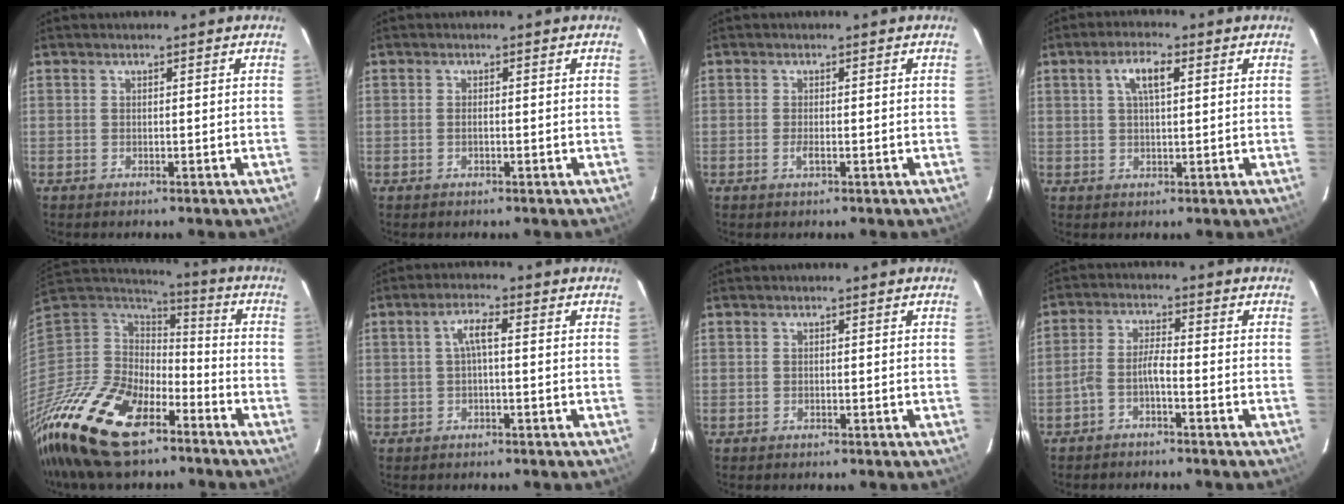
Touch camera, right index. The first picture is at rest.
{"total": 0.8, "force": [-0.2, 0.3, 0.7], "torque": [-0.015, 0.001, -0.004]}
{"total": 1.2, "force": [-0.4, 0.2, 1.1], "torque": [-0.022, -0.004, -0.008]}
{"total": 4.8, "force": [1.7, 1.6, 4.2], "torque": [-0.078, 0.011, 0.032]}
{"total": 25.0, "force": [-17.2, 11.6, 14.0], "torque": [-0.322, -0.035, -0.303]}
{"total": 3.2, "force": [0.1, 0.7, 3.2], "torque": [-0.063, 0.009, 0.003]}
{"total": 0.0}
{"total": 3.3, "force": [-2.0, 0.4, 2.6], "torque": [-0.065, 0.012, -0.042]}